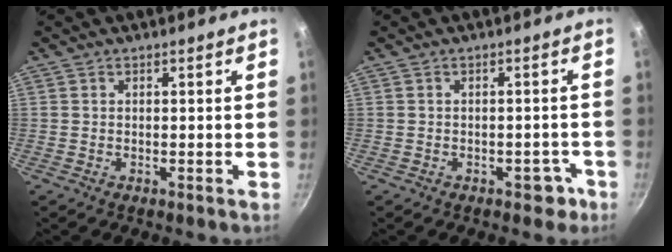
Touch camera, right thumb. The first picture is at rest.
{"total": 3.2, "force": [-1.8, 2.1, 1.5], "torque": [-0.001, 0.020, -0.019]}